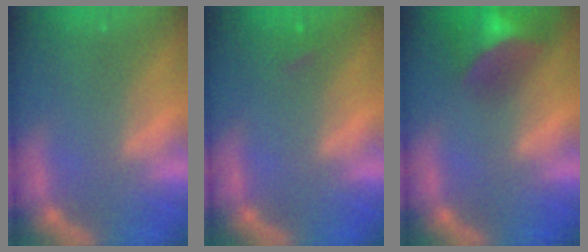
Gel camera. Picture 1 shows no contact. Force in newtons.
{"total": 0.9}
{"total": 8.4}